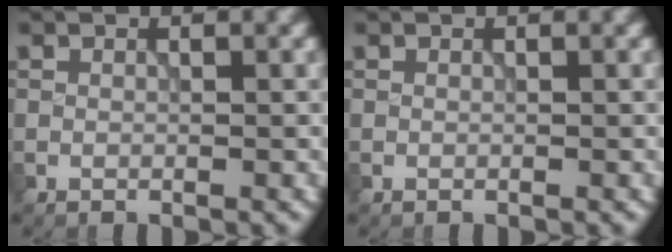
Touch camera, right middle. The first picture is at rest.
{"total": 0.0}